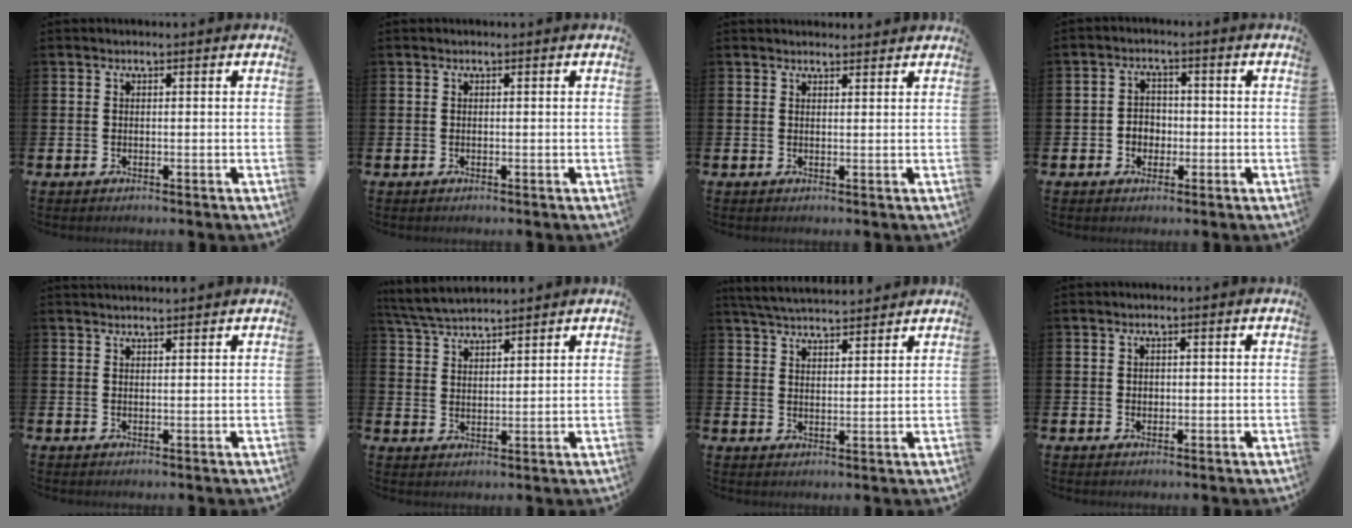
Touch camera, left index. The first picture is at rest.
{"total": 0.0}
{"total": 1.6, "force": [1.5, 0.3, 0.0], "torque": [0.005, -0.004, 0.027]}
{"total": 2.8, "force": [-0.8, 2.5, 1.0], "torque": [-0.012, 0.003, -0.024]}
{"total": 1.5, "force": [1.5, 0.0, 0.1], "torque": [0.005, -0.008, 0.027]}
{"total": 4.7, "force": [4.6, 0.6, 0.9], "torque": [-0.036, -0.018, 0.085]}
{"total": 4.8, "force": [4.7, 0.5, 0.4], "torque": [-0.026, -0.022, 0.086]}
{"total": 0.9, "force": [0.4, 0.7, 0.3], "torque": [0.008, 0.000, 0.003]}